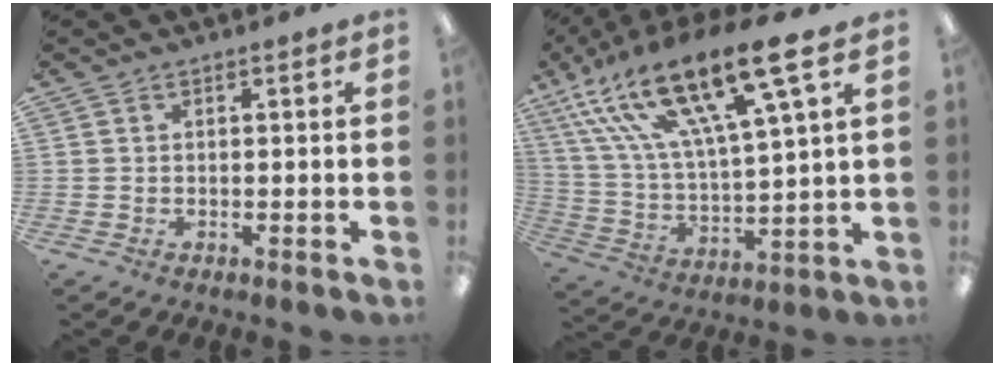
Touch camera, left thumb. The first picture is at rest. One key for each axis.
{"total": 22.1, "fx": 14.5, "fy": 5.4, "fz": 15.8, "tx": -0.308, "ty": -0.077, "tz": 0.237}